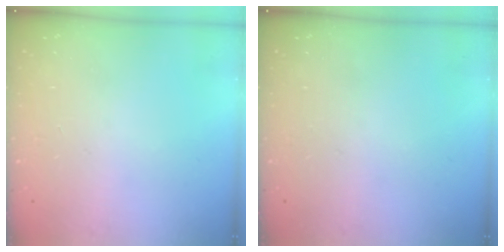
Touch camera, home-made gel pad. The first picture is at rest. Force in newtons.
{"total": 0.0}